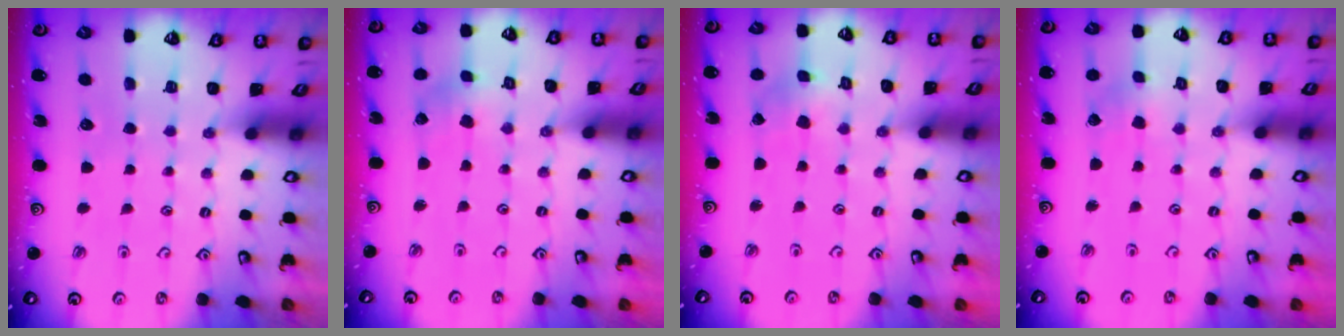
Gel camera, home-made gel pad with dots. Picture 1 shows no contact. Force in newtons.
{"total": 1.4, "press": 1.4, "slide": 0.2}
{"total": 1.4, "press": 1.4, "slide": 0.2}
{"total": 1.3, "press": 1.3, "slide": 0.2}